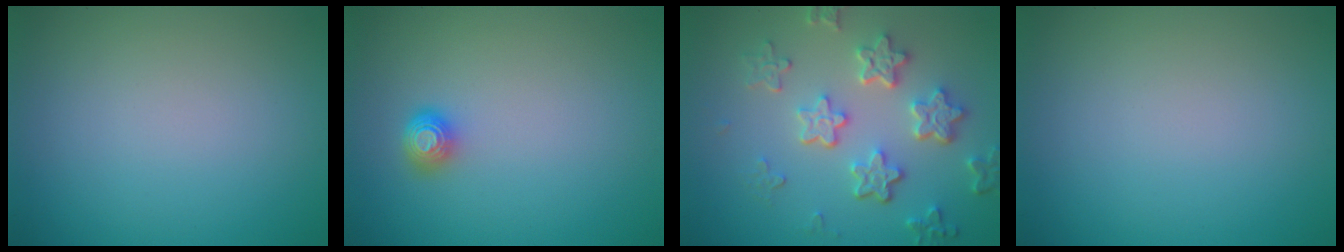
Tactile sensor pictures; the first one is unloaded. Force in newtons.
{"total": 1.6, "press": 1.2, "slide": 1.0}
{"total": 5.2, "press": 4.1, "slide": 3.2}
{"total": 0.0}